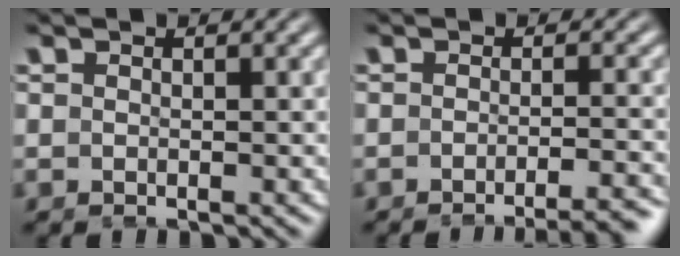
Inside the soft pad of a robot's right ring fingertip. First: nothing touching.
{"total": 7.0, "force": [-6.5, 1.1, 2.2], "torque": [-0.012, -0.004, -0.099]}